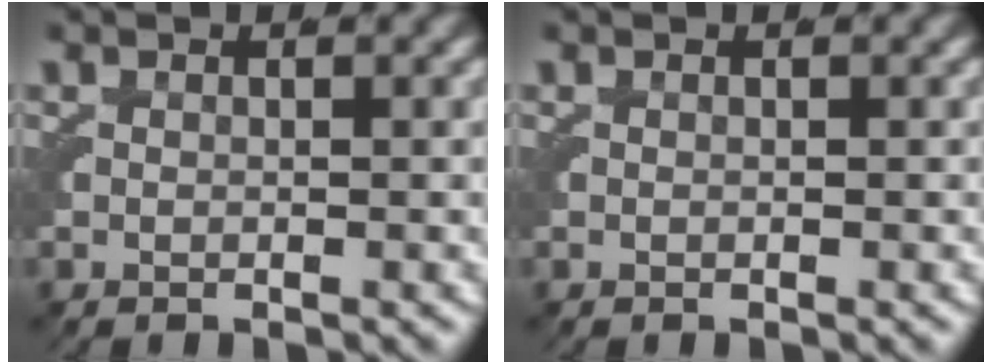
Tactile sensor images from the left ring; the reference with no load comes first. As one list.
[{"total": 0.0}]